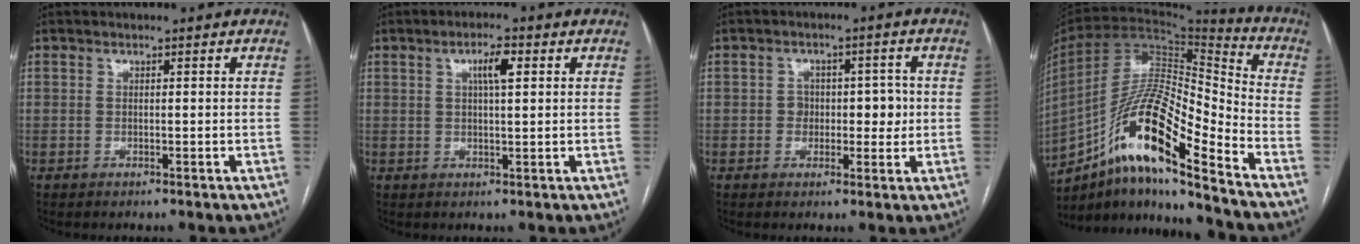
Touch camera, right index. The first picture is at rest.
{"total": 3.9, "force": [1.3, 0.7, 3.5], "torque": [-0.064, 0.006, 0.023]}
{"total": 5.2, "force": [-0.1, 3.6, 3.7], "torque": [-0.035, 0.020, 0.001]}
{"total": 18.6, "force": [-11.5, 2.0, 14.6], "torque": [-0.284, 0.005, -0.205]}